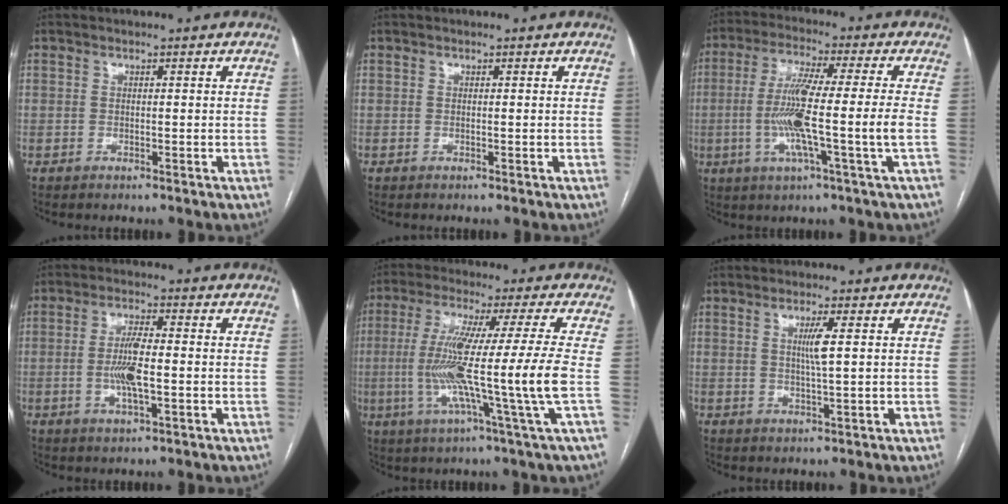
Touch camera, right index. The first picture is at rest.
{"total": 0.0}
{"total": 11.8, "force": [-2.0, -1.1, 11.5], "torque": [-0.220, -0.007, -0.042]}
{"total": 6.0, "force": [-0.9, 1.0, 5.8], "torque": [-0.119, -0.003, -0.017]}
{"total": 15.3, "force": [-2.3, -2.5, 14.9], "torque": [-0.275, -0.023, -0.045]}
{"total": 3.3, "force": [0.7, -0.3, 3.2], "torque": [-0.061, -0.004, 0.013]}